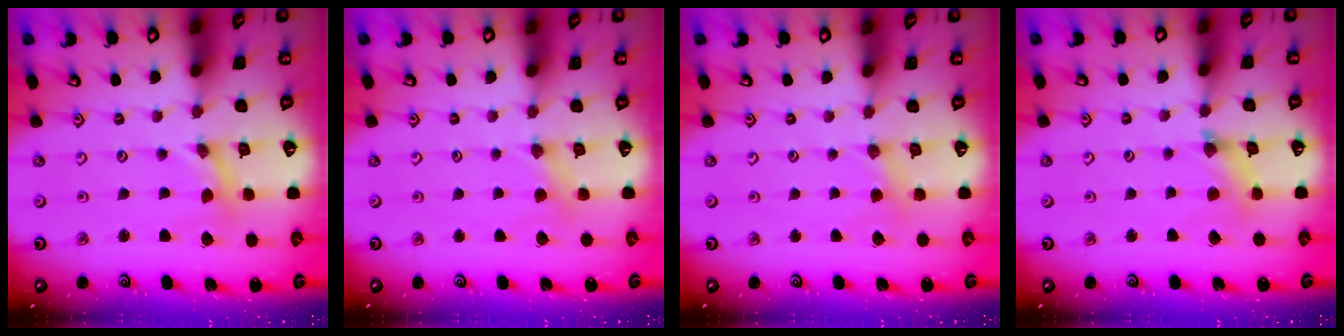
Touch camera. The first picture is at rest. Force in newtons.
{"total": 2.7, "press": 2.7, "slide": 0.4}
{"total": 3.2, "press": 3.2, "slide": 0.5}
{"total": 4.3, "press": 4.3, "slide": 0.4}